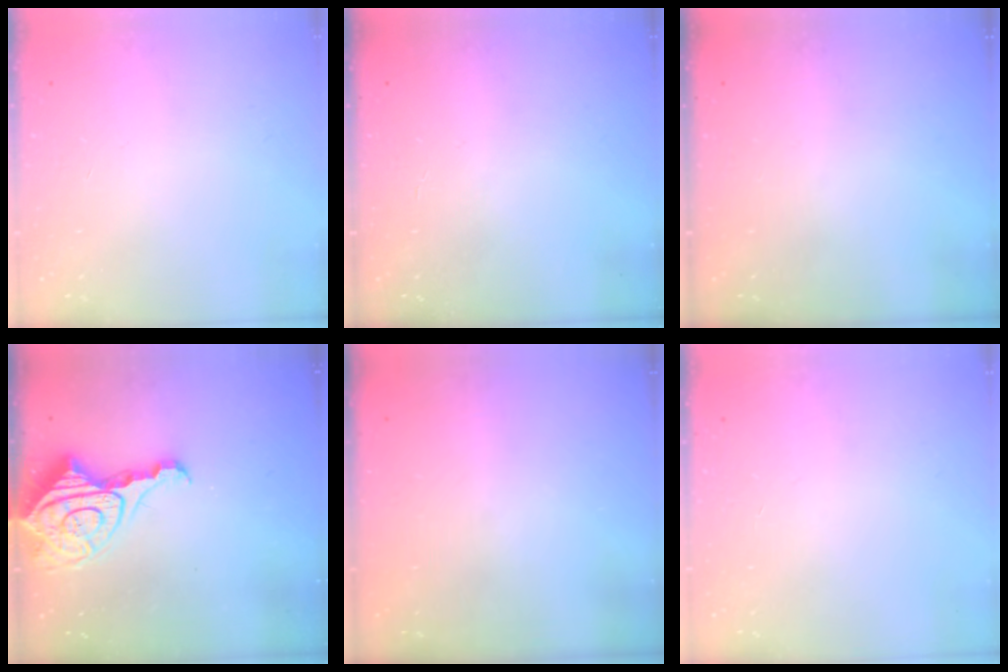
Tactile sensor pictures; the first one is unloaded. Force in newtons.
{"total": 2.5, "press": 2.5, "slide": 0.3}
{"total": 0.0}
{"total": 14.3, "press": 14.2, "slide": 1.3}
{"total": 0.0}
{"total": 0.0}